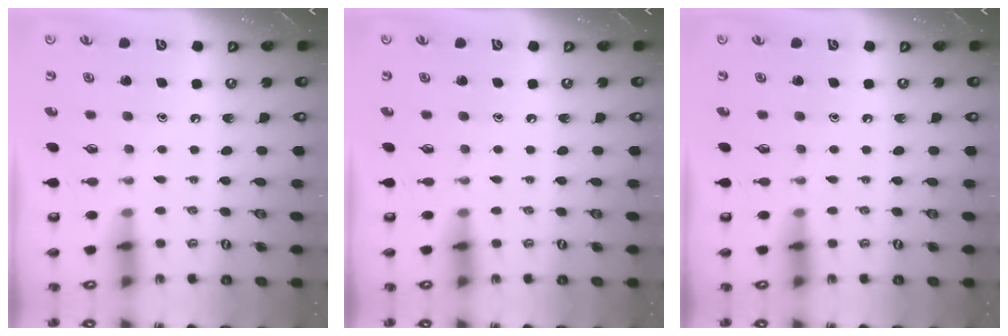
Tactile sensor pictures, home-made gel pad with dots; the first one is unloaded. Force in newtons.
{"total": 0.0}
{"total": 0.0}